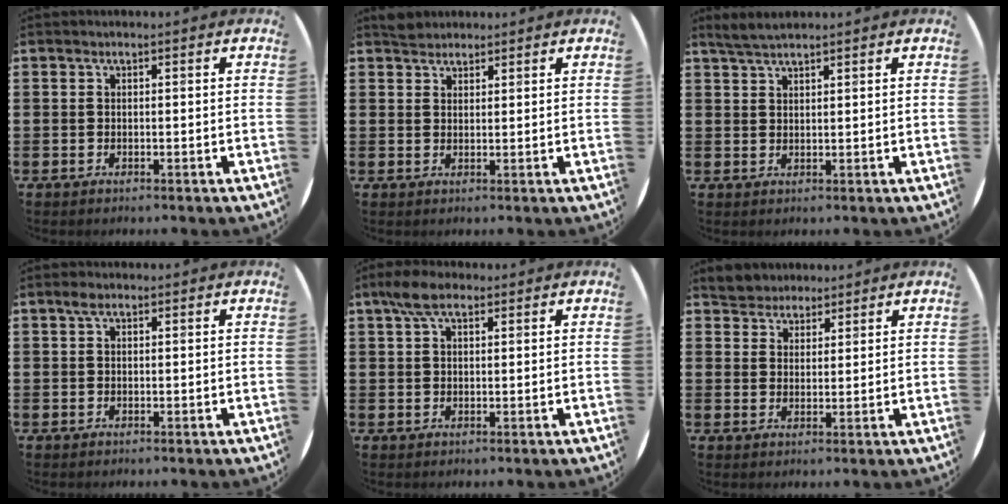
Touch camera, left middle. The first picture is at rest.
{"total": 2.0, "force": [1.8, 0.7, -0.1], "torque": [0.006, 0.003, 0.035]}
{"total": 2.6, "force": [2.4, 0.3, 1.0], "torque": [-0.025, 0.003, 0.044]}
{"total": 1.2, "force": [0.6, 0.7, 0.8], "torque": [-0.010, 0.003, 0.009]}
{"total": 4.4, "force": [2.7, 2.0, 2.8], "torque": [-0.054, 0.006, 0.048]}
{"total": 3.6, "force": [3.3, 1.3, -0.6], "torque": [-0.002, -0.002, 0.064]}